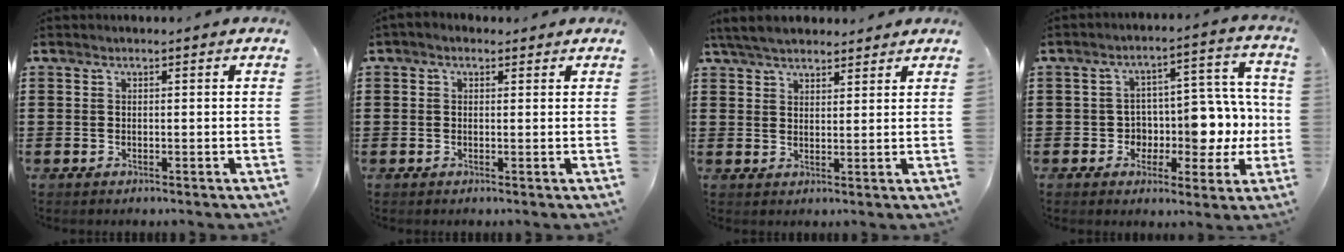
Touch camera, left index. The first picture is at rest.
{"total": 1.2, "force": [0.5, 0.8, 0.7], "torque": [-0.014, 0.007, 0.010]}
{"total": 5.1, "force": [4.6, 1.3, 1.8], "torque": [-0.048, -0.003, 0.087]}
{"total": 7.6, "force": [-0.2, 6.2, 4.4], "torque": [-0.074, -0.007, -0.002]}